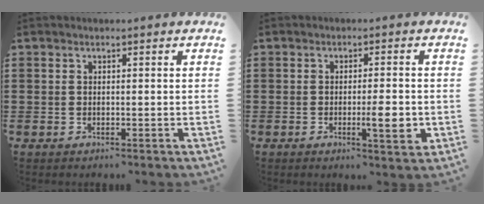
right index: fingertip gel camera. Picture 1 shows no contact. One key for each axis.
{"total": 5.2, "fx": -1.2, "fy": 0.8, "fz": 5.0, "tx": -0.072, "ty": -0.008, "tz": -0.021}